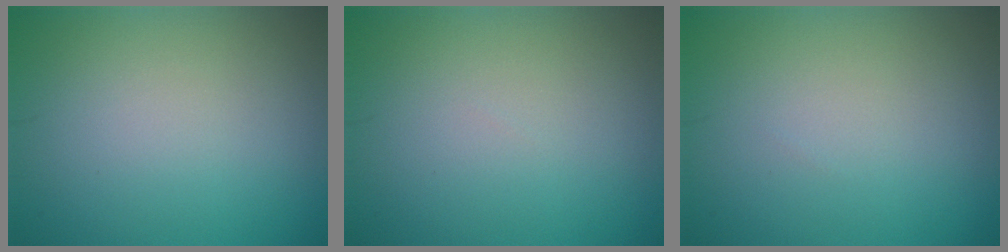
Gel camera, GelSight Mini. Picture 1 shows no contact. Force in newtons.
{"total": 0.0}
{"total": 0.0}